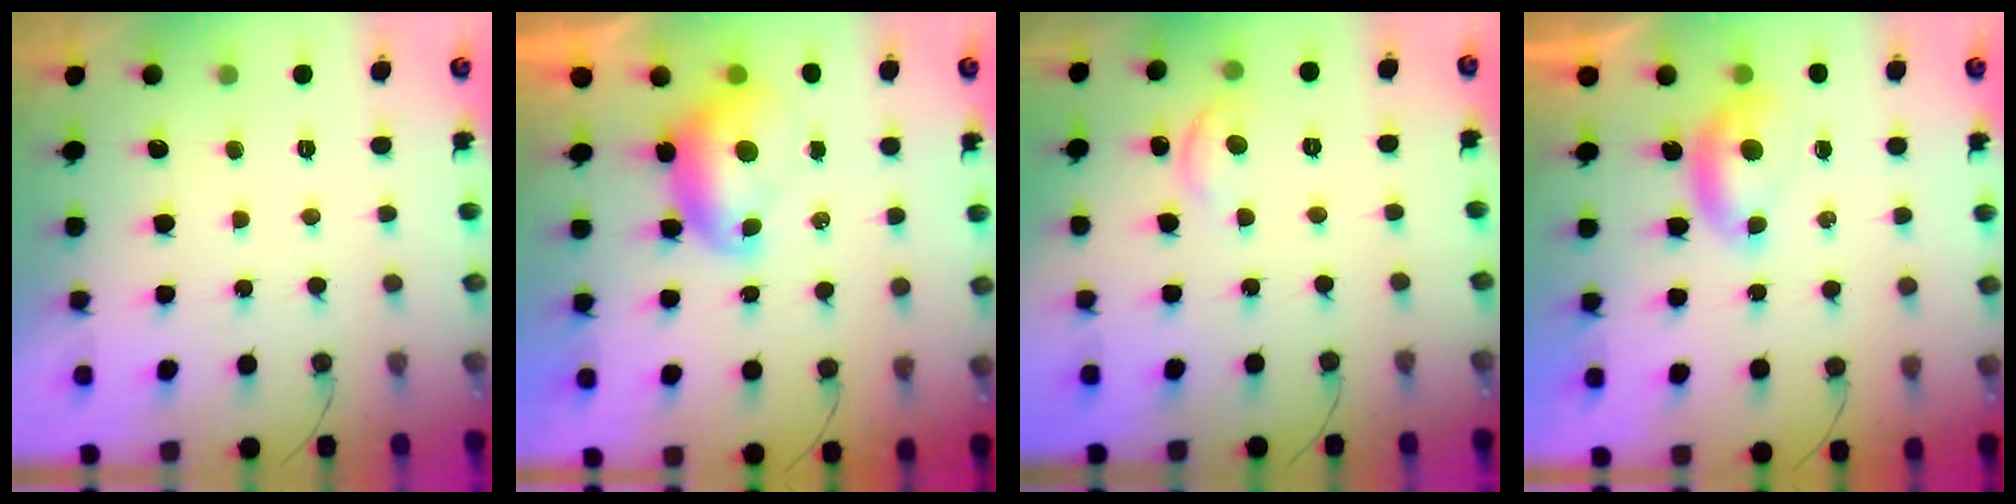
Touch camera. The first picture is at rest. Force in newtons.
{"total": 8.1, "press": 8.1, "slide": 0.8}
{"total": 6.6, "press": 6.5, "slide": 0.7}
{"total": 5.6, "press": 5.6, "slide": 0.7}